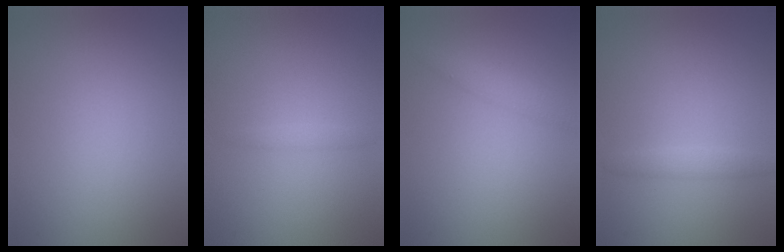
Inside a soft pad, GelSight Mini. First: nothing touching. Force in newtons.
{"total": 0.8, "press": 0.8, "slide": 0.0}
{"total": 1.7, "press": 1.7, "slide": 0.1}
{"total": 1.4, "press": 1.4, "slide": 0.1}